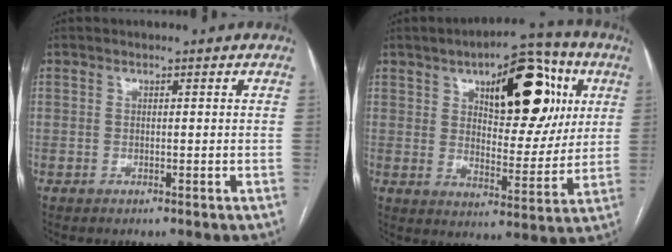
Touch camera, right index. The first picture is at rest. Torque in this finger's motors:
{"motor_torque": [1.16, 0.98, 0.57, 0.12]}